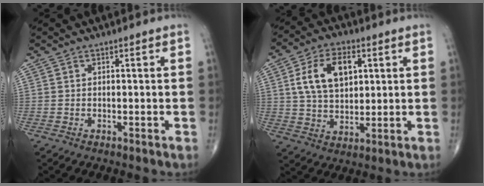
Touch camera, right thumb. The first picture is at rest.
{"total": 12.1, "force": [3.4, 7.3, 9.0], "torque": [-0.144, -0.002, 0.062]}